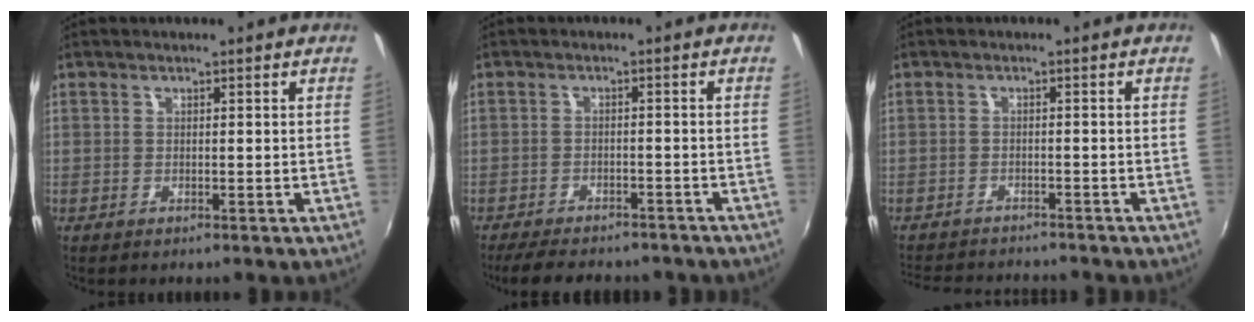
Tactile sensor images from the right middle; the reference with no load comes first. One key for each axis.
{"total": 11.9, "fx": -9.9, "fy": 3.9, "fz": 5.4, "tx": -0.116, "ty": -0.024, "tz": -0.140}
{"total": 9.2, "fx": -8.5, "fy": 2.1, "fz": 2.9, "tx": -0.076, "ty": -0.009, "tz": -0.129}